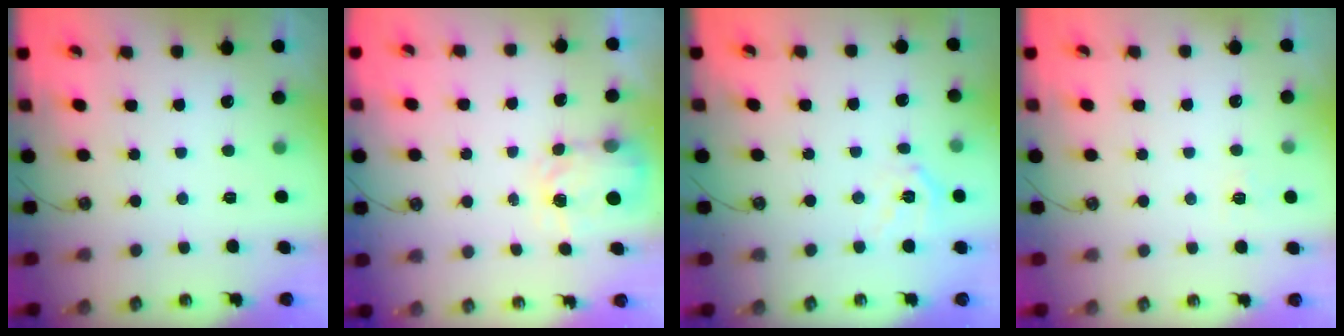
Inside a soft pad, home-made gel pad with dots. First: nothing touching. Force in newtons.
{"total": 3.9, "press": 3.9, "slide": 0.7}
{"total": 11.2, "press": 11.1, "slide": 1.6}
{"total": 3.4, "press": 3.4, "slide": 0.4}